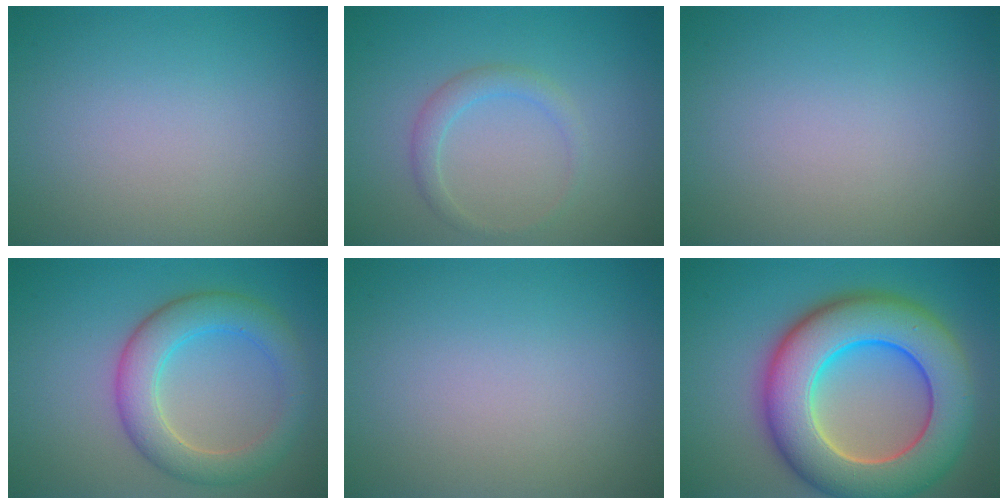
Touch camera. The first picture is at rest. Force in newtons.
{"total": 1.7, "press": 1.7, "slide": 0.2}
{"total": 0.0}
{"total": 5.4, "press": 5.4, "slide": 0.3}
{"total": 0.0}
{"total": 12.4, "press": 12.4, "slide": 0.8}